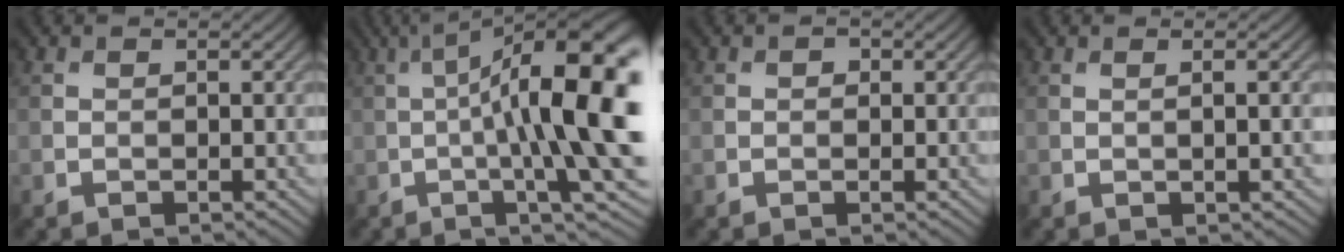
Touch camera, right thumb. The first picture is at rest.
{"total": 17.7, "force": [0.3, 4.6, 17.1], "torque": [-0.245, 0.013, 0.006]}
{"total": 0.7, "force": [0.1, 0.6, 0.4], "torque": [-0.002, -0.004, -0.003]}
{"total": 2.9, "force": [0.3, 0.6, 2.8], "torque": [-0.038, 0.010, 0.001]}